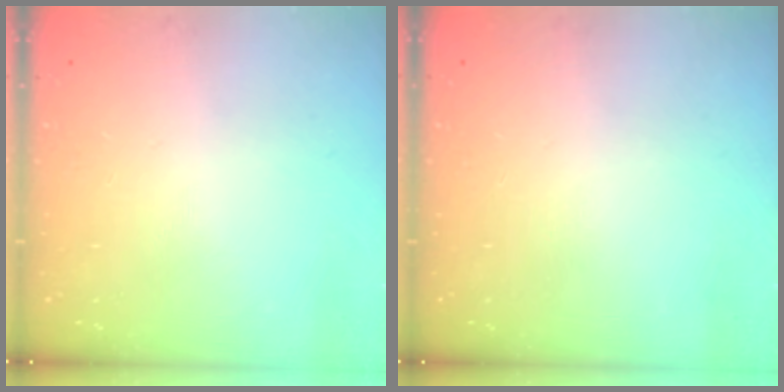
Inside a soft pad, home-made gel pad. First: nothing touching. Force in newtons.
{"total": 0.0}